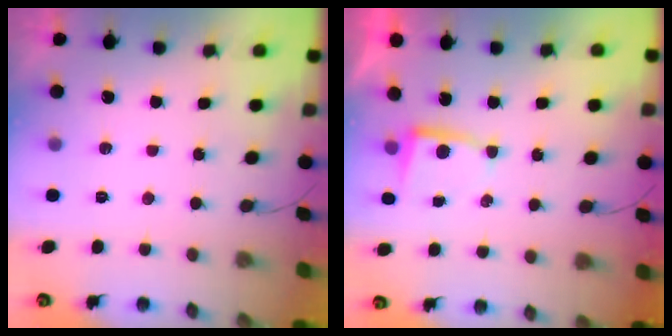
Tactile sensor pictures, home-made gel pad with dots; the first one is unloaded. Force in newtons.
{"total": 3.0, "press": 3.0, "slide": 0.4}